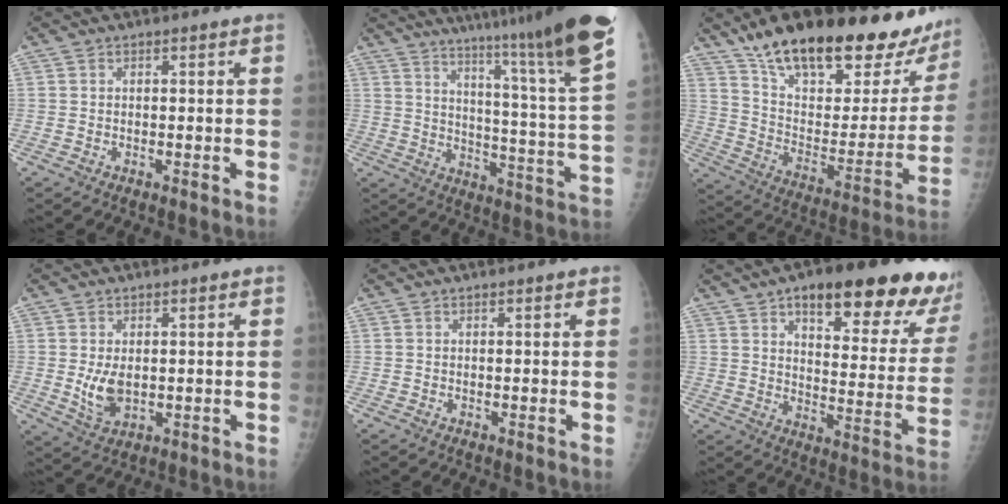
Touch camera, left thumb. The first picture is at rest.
{"total": 27.9, "force": [20.8, 0.8, 18.6], "torque": [-0.266, -0.122, 0.286]}
{"total": 32.6, "force": [23.5, 11.0, 19.7], "torque": [-0.270, -0.070, 0.354]}
{"total": 4.9, "force": [0.4, 2.8, 4.0], "torque": [-0.068, -0.014, 0.018]}
{"total": 0.6, "force": [0.5, 0.0, 0.3], "torque": [-0.008, 0.000, 0.008]}
{"total": 24.6, "force": [15.3, 7.7, 17.6], "torque": [-0.190, -0.052, 0.205]}